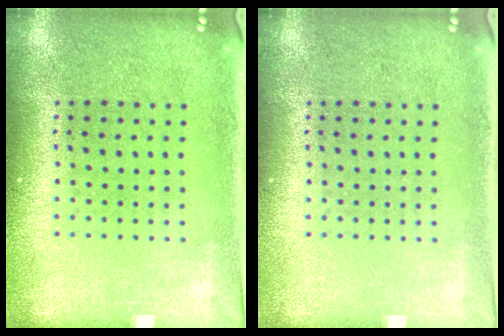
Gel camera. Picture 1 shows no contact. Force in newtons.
{"total": 0.0}